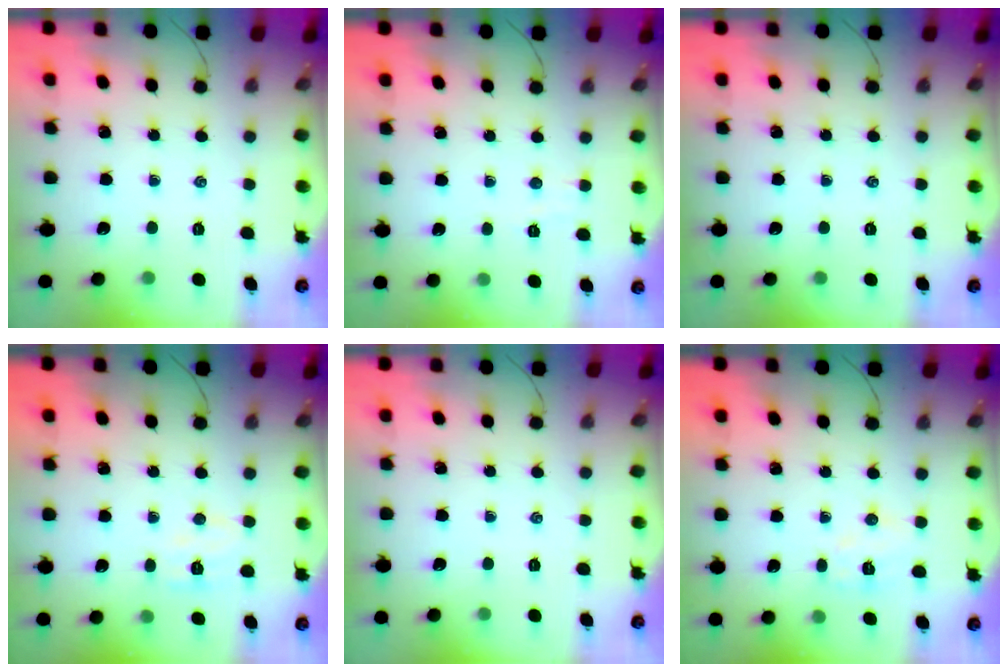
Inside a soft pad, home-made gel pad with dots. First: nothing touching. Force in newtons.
{"total": 2.6, "press": 2.5, "slide": 0.7}
{"total": 0.0}
{"total": 5.8, "press": 5.7, "slide": 1.1}
{"total": 0.0}
{"total": 5.7, "press": 5.6, "slide": 1.2}